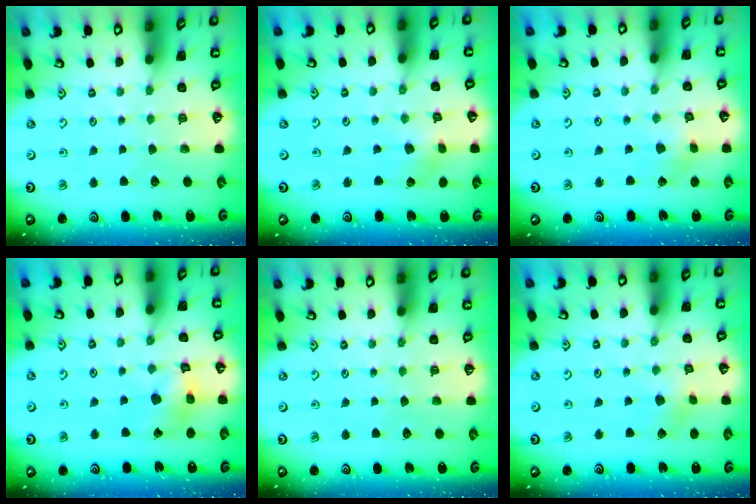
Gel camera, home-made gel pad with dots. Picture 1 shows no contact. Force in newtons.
{"total": 2.3, "press": 2.3, "slide": 0.6}
{"total": 2.4, "press": 2.4, "slide": 0.3}
{"total": 9.0, "press": 9.0, "slide": 1.0}
{"total": 0.0}
{"total": 2.8, "press": 2.7, "slide": 0.8}